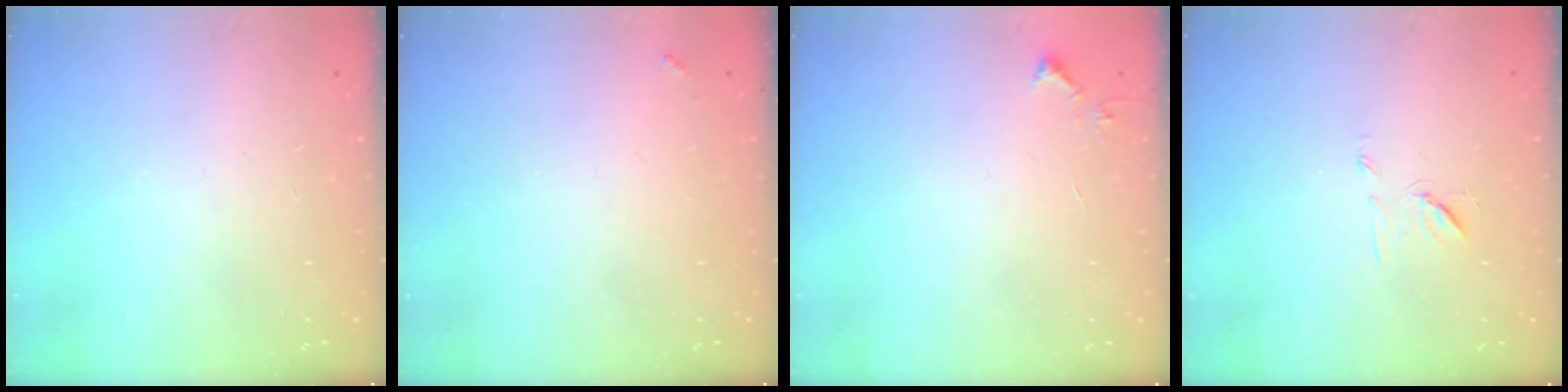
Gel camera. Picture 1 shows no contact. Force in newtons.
{"total": 3.6, "press": 3.6, "slide": 0.2}
{"total": 3.8, "press": 3.8, "slide": 0.5}
{"total": 7.2, "press": 7.2, "slide": 0.8}